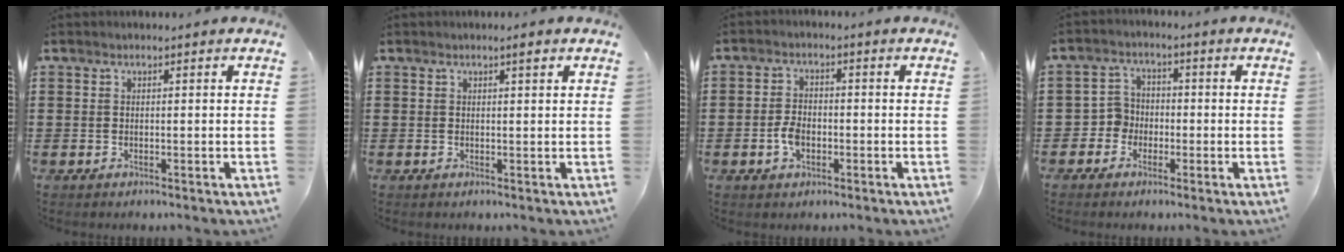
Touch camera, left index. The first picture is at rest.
{"total": 1.5, "force": [0.9, 0.2, 1.3], "torque": [-0.017, -0.001, 0.013]}
{"total": 3.7, "force": [-1.1, 2.2, 2.8], "torque": [-0.064, -0.002, -0.022]}
{"total": 3.8, "force": [-1.9, 3.2, 0.7], "torque": [-0.035, 0.005, -0.044]}